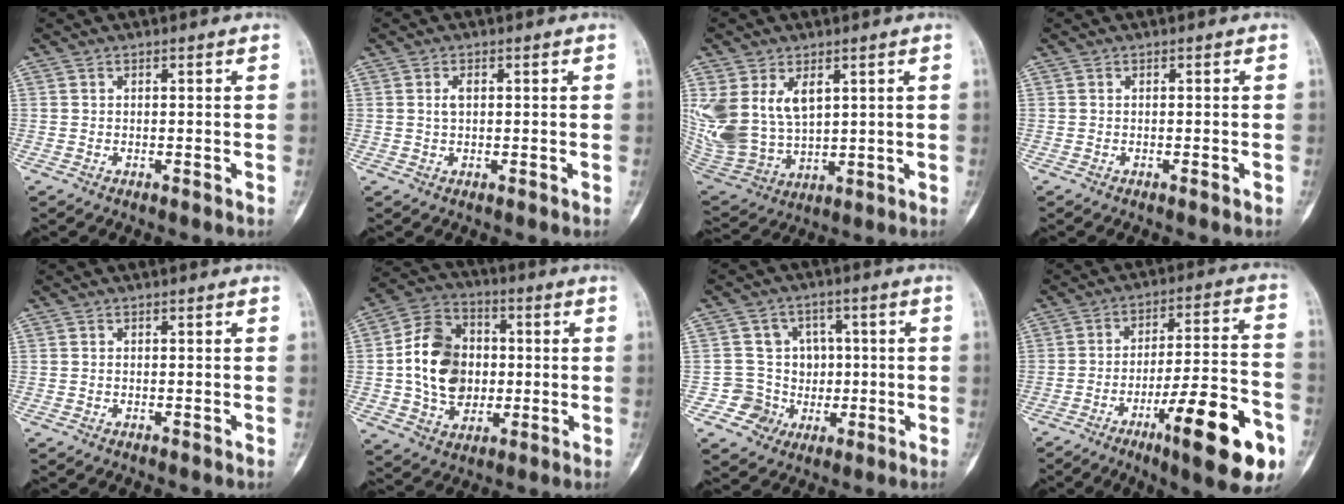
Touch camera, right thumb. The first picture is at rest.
{"total": 1.8, "force": [0.4, 1.0, 1.4], "torque": [-0.028, 0.003, 0.008]}
{"total": 15.7, "force": [4.6, 10.4, 10.8], "torque": [-0.233, -0.017, 0.116]}
{"total": 0.6, "force": [-0.3, 0.0, 0.5], "torque": [-0.008, -0.001, -0.002]}
{"total": 0.0}
{"total": 16.2, "force": [0.2, 12.6, 10.2], "torque": [-0.151, 0.017, 0.004]}
{"total": 8.5, "force": [-0.7, 8.5, 0.7], "torque": [0.046, 0.027, -0.006]}
{"total": 20.3, "force": [-9.4, 4.4, 17.4], "torque": [-0.235, 0.046, -0.137]}